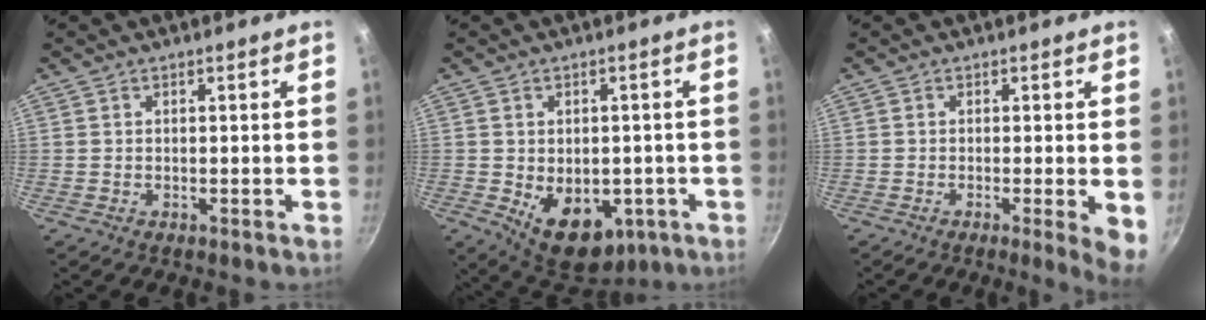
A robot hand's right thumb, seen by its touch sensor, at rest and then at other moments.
{"total": 12.7, "force": [-3.6, 8.5, 8.8], "torque": [-0.087, -0.009, -0.027]}
{"total": 4.9, "force": [-0.9, 0.5, 4.8], "torque": [-0.054, -0.006, -0.012]}